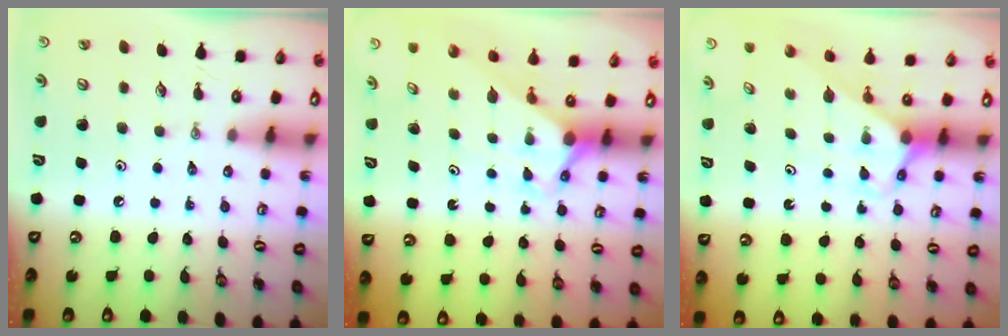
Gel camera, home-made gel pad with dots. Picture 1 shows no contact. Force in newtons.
{"total": 2.8, "press": 2.8, "slide": 0.1}
{"total": 2.7, "press": 2.7, "slide": 0.2}